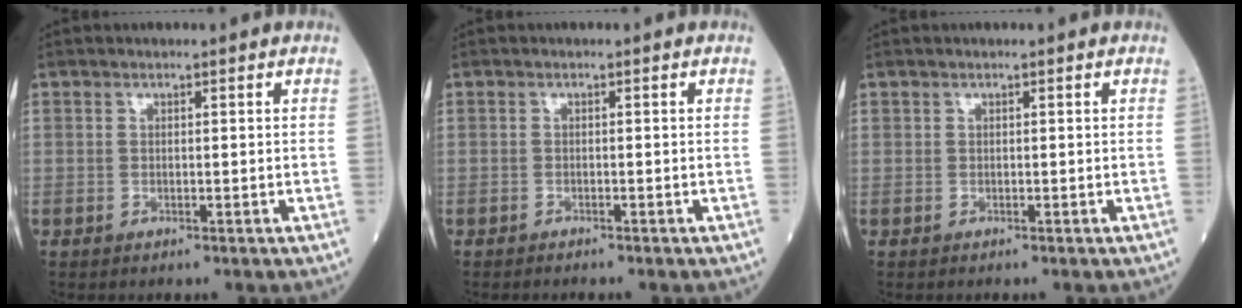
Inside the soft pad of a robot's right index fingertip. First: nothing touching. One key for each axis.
{"total": 0.9, "fx": -0.9, "fy": 0.0, "fz": 0.3, "tx": -0.008, "ty": -0.001, "tz": -0.013}
{"total": 0.0}